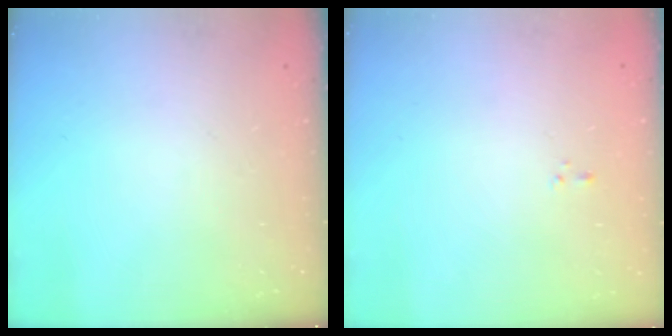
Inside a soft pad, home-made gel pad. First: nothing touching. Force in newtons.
{"total": 0.8, "press": 0.6, "slide": 0.5}